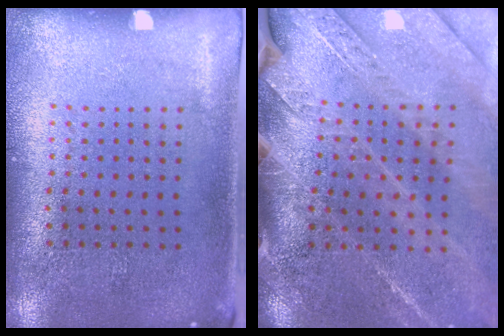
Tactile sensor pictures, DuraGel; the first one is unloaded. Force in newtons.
{"total": 3.2, "press": 3.0, "slide": 1.2}